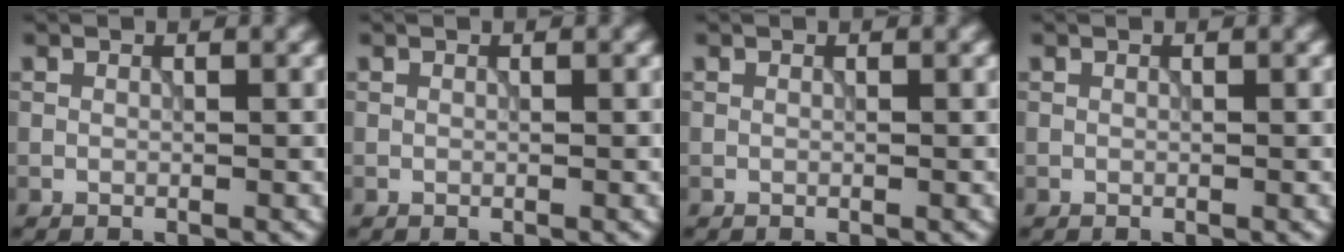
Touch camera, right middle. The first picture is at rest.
{"total": 0.0}
{"total": 0.0}
{"total": 0.0}